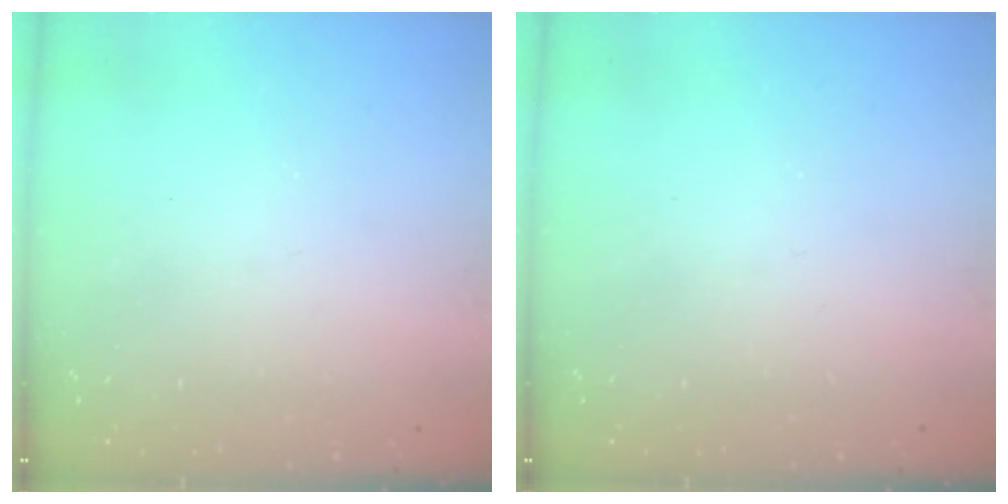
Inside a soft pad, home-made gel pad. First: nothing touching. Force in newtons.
{"total": 0.0}